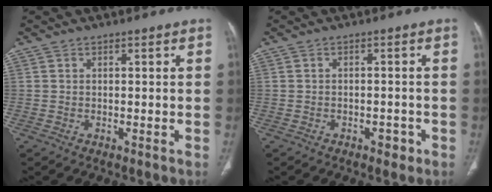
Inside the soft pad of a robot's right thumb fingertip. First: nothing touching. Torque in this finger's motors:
{"motor_torque": [0.02, 0.23, -0.10, 0.12, 0.11]}